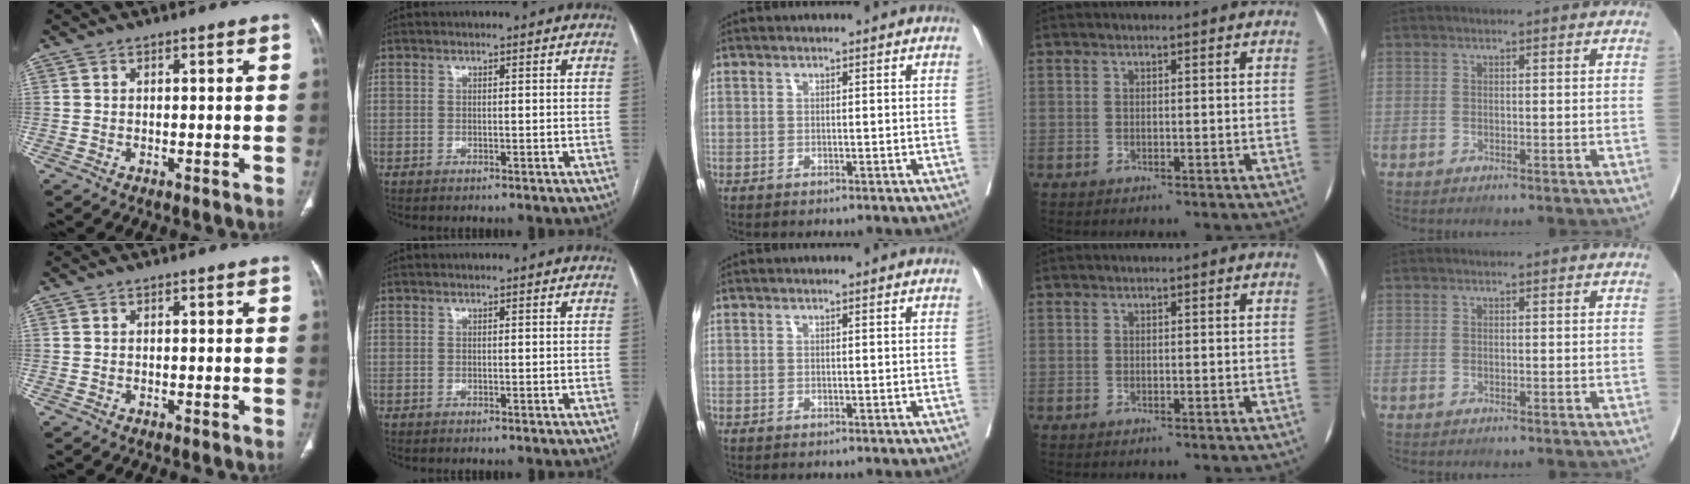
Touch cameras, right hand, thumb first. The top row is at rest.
{}